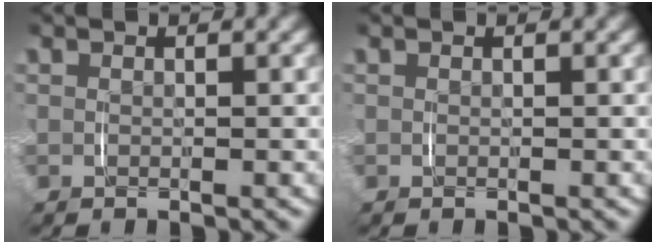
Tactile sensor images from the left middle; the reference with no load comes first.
{"total": 0.0}